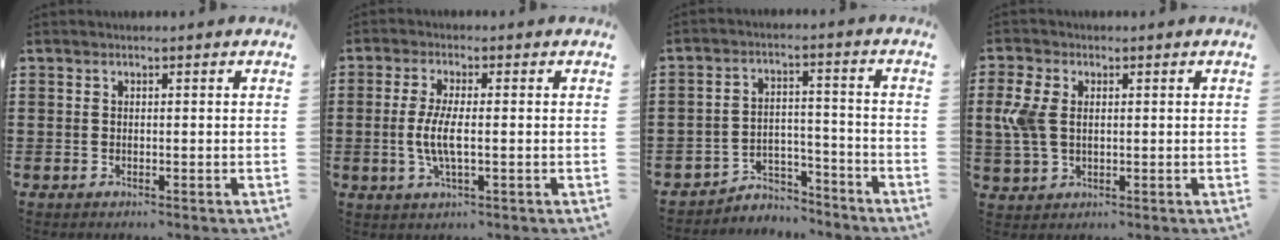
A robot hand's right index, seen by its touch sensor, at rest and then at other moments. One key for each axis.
{"total": 5.2, "fx": -0.6, "fy": 1.3, "fz": 4.9, "tx": -0.115, "ty": -0.006, "tz": -0.022}
{"total": 4.3, "fx": -4.0, "fy": 1.6, "fz": 0.5, "tx": -0.015, "ty": 0.011, "tz": -0.083}
{"total": 5.4, "fx": 0.7, "fy": 3.5, "fz": 4.0, "tx": -0.114, "ty": 0.001, "tz": 0.003}